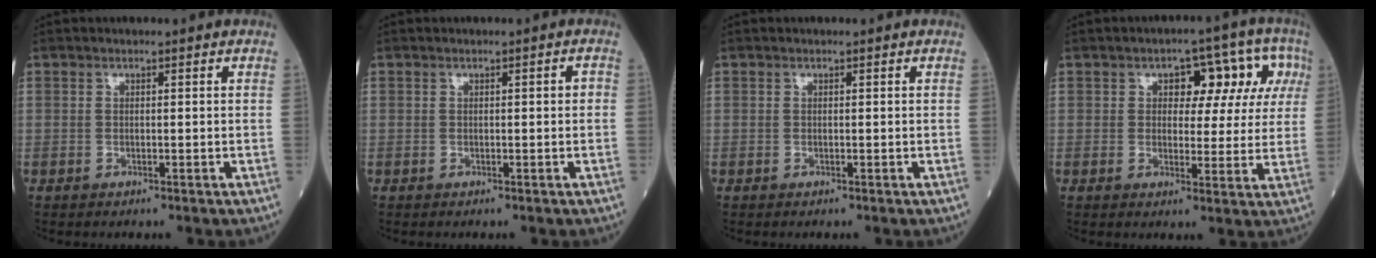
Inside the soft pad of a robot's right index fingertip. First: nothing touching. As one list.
[{"total": 0.9, "force": [0.0, 0.2, 0.8], "torque": [-0.008, 0.002, 0.000]}, {"total": 0.0}, {"total": 9.2, "force": [2.9, 4.9, 7.2], "torque": [-0.071, 0.038, 0.033]}]